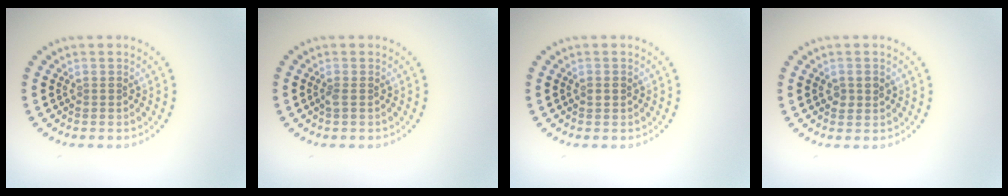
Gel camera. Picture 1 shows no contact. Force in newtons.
{"total": 0.6, "press": 0.6, "slide": 0.2}
{"total": 1.0, "press": 1.0, "slide": 0.0}
{"total": 1.4, "press": 1.4, "slide": 0.1}